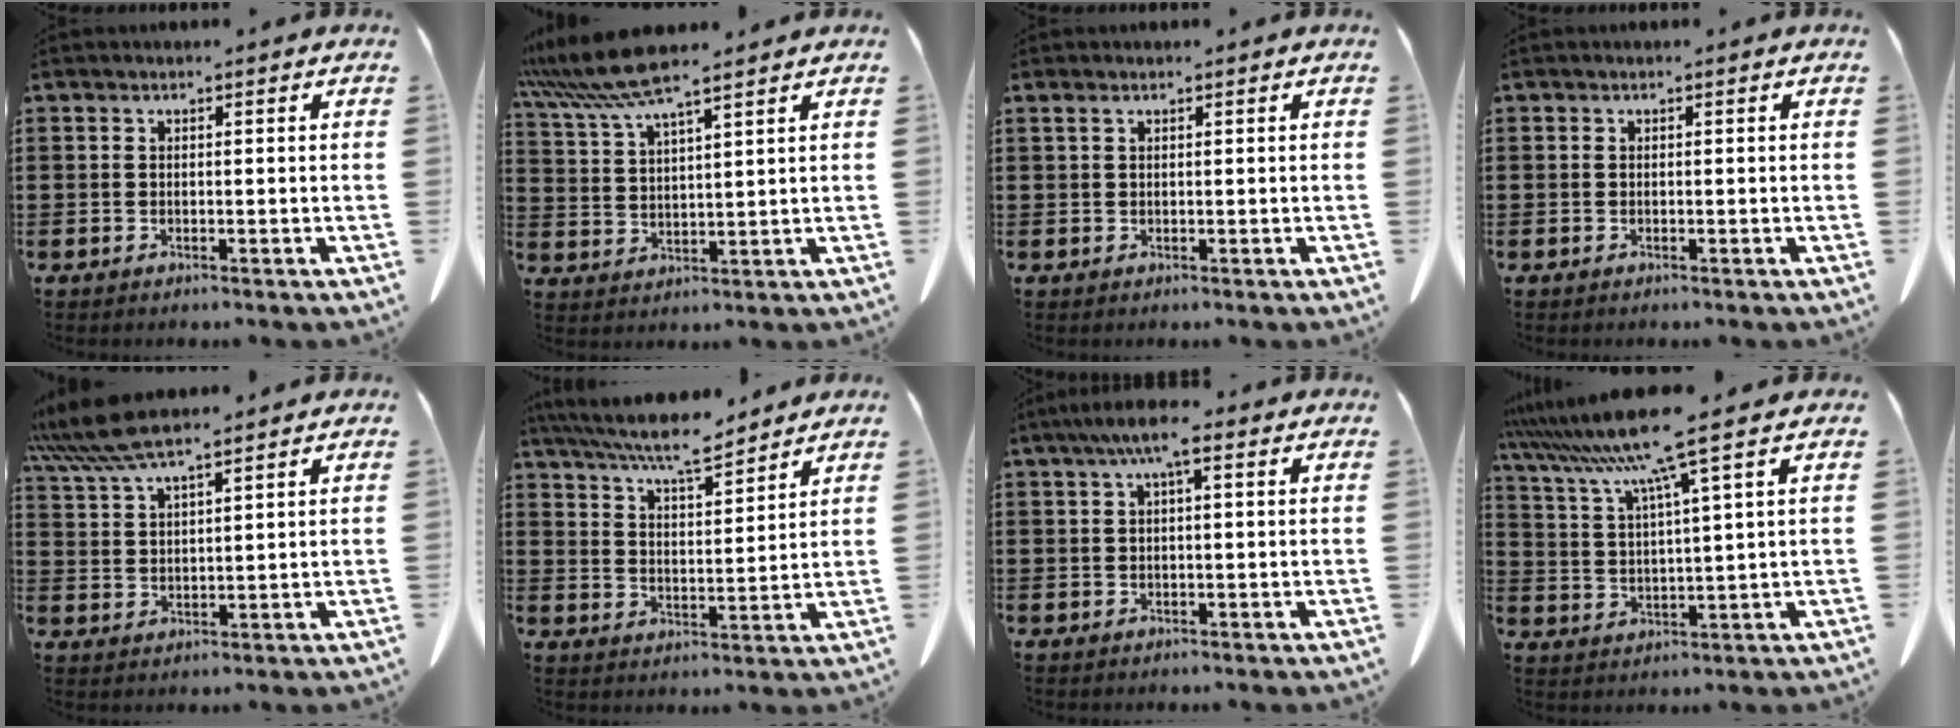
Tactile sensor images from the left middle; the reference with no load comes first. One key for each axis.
{"total": 7.8, "fx": 6.3, "fy": 0.5, "fz": 4.6, "tx": -0.116, "ty": -0.021, "tz": 0.111}
{"total": 0.9, "fx": 0.5, "fy": 0.3, "fz": 0.7, "tx": -0.017, "ty": 0.002, "tz": 0.009}
{"total": 0.0}
{"total": 7.3, "fx": 5.9, "fy": 1.0, "fz": 4.2, "tx": -0.105, "ty": -0.012, "tz": 0.107}
{"total": 8.6, "fx": 7.4, "fy": 0.9, "fz": 4.2, "tx": -0.104, "ty": -0.029, "tz": 0.132}
{"total": 5.0, "fx": 1.9, "fy": 1.0, "fz": 4.5, "tx": -0.087, "ty": 0.009, "tz": 0.031}
{"total": 9.6, "fx": 6.5, "fy": -0.4, "fz": 7.1, "tx": -0.165, "ty": -0.032, "tz": 0.105}